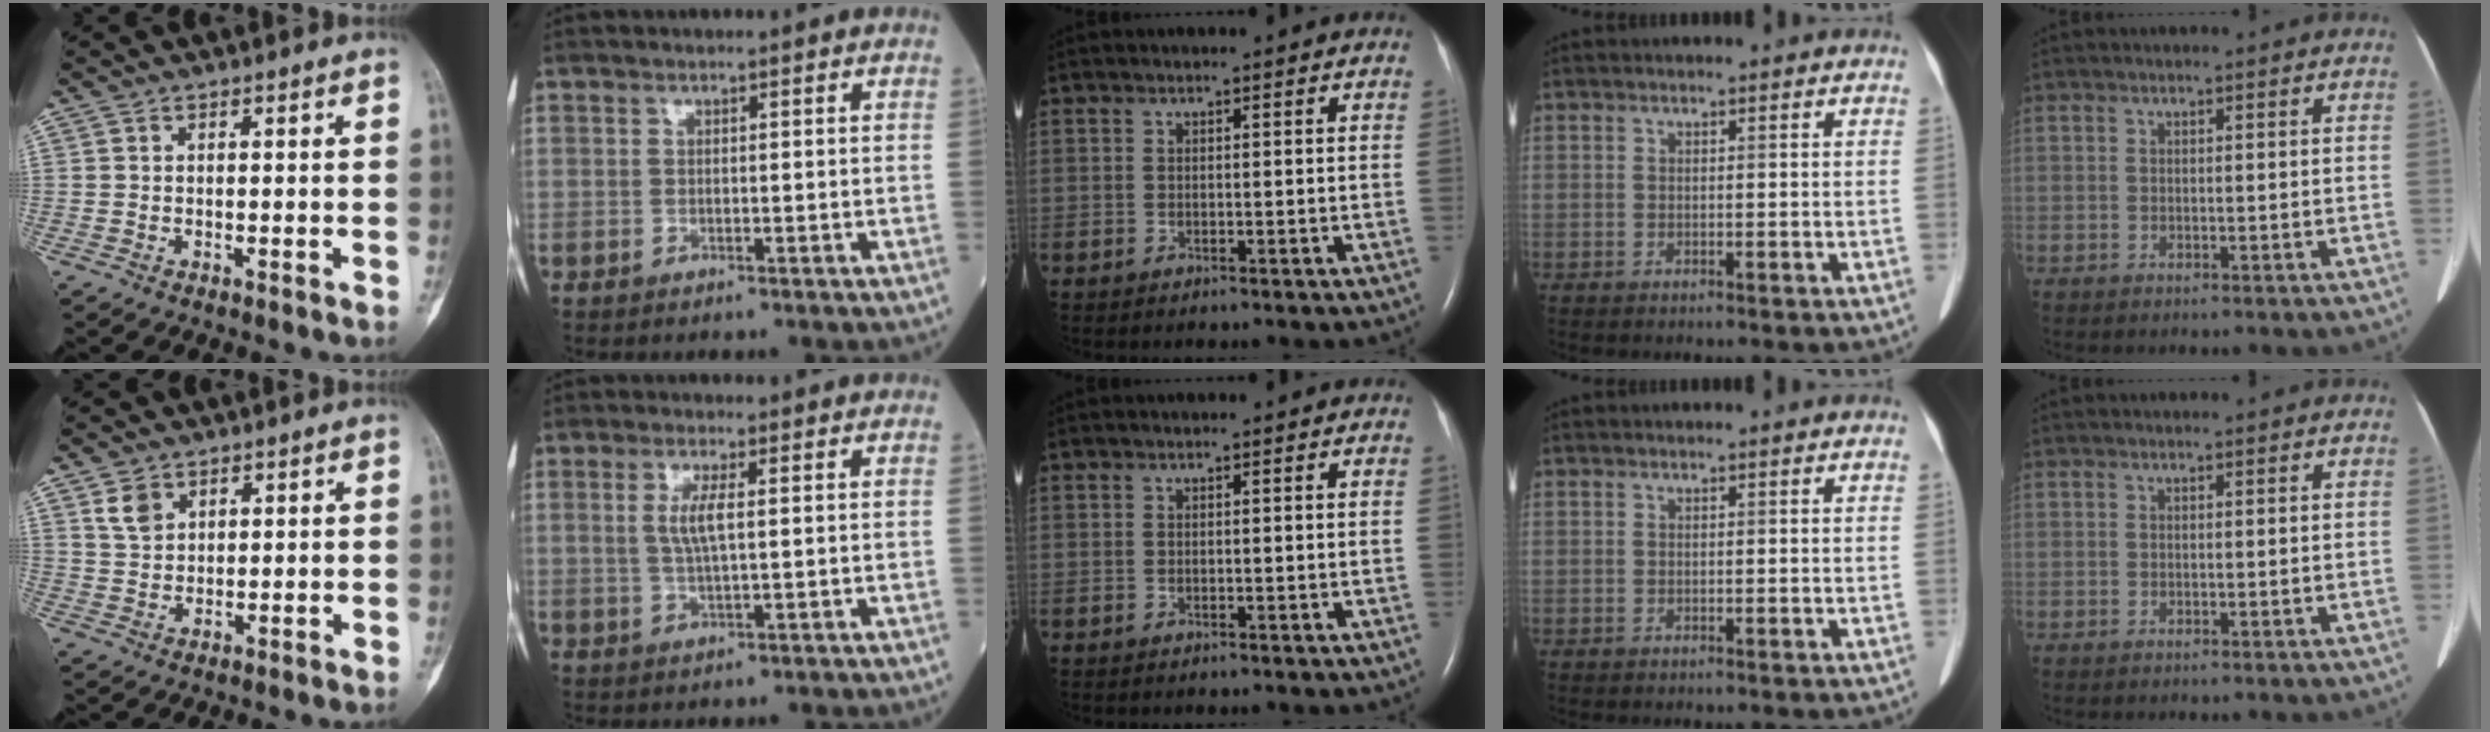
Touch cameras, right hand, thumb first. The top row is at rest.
{"thumb": {"total": 4.1, "force": [2.3, 2.9, 1.8], "torque": [-0.021, -0.012, 0.052]}, "index": {"total": 4.1, "force": [0.7, 0.7, 4.0], "torque": [-0.084, 0.000, 0.012]}}